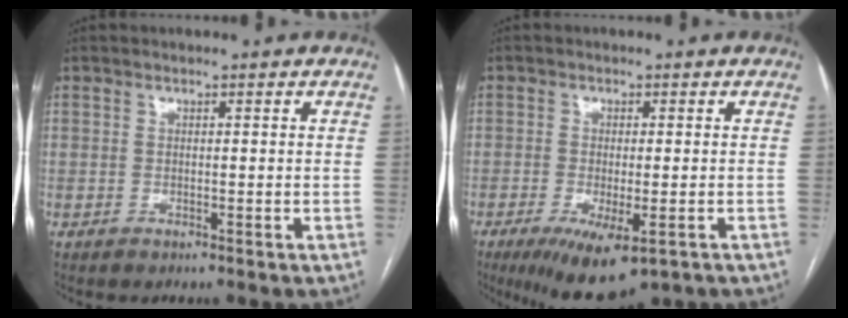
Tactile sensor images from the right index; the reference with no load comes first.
{"total": 9.7, "force": [-5.6, 2.8, 7.4], "torque": [-0.117, -0.023, -0.082]}